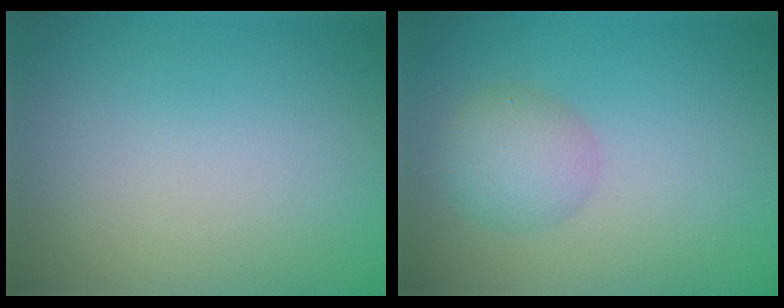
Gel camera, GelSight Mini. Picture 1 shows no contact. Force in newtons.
{"total": 3.1, "press": 3.1, "slide": 0.1}